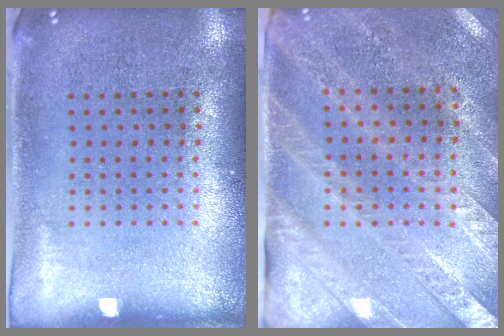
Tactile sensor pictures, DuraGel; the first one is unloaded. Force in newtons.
{"total": 2.6, "press": 2.4, "slide": 1.2}